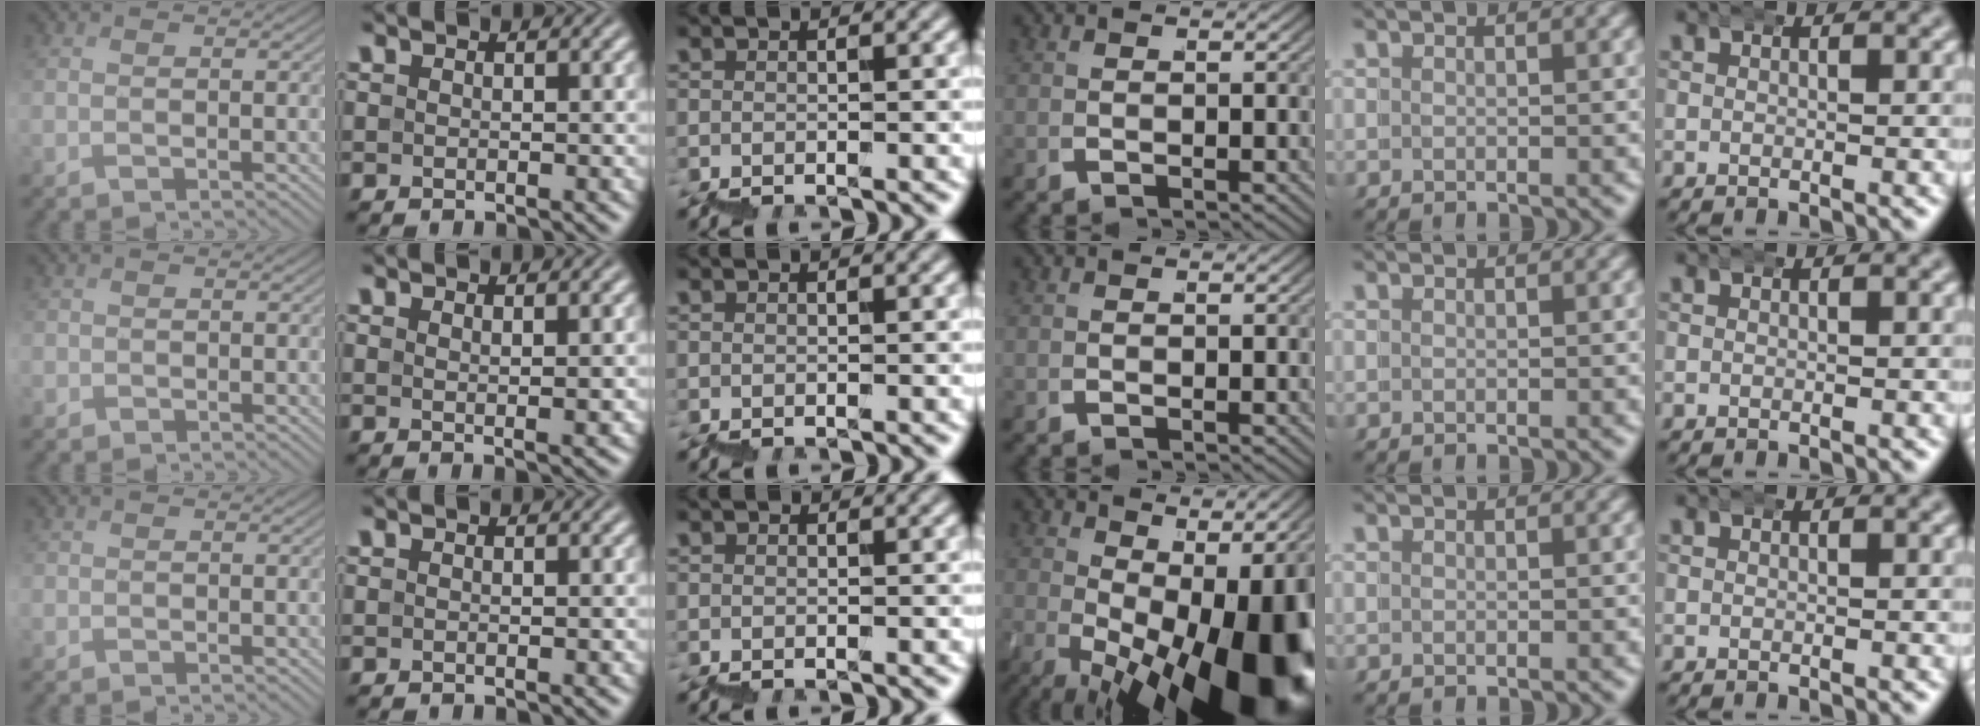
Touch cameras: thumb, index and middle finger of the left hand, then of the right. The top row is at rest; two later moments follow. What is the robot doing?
{"motion": "wrap", "object": "bandana"}